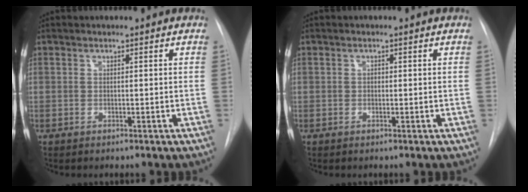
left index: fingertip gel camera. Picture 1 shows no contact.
{"total": 0.6, "force": [0.0, 0.4, 0.4], "torque": [-0.005, 0.002, -0.001]}